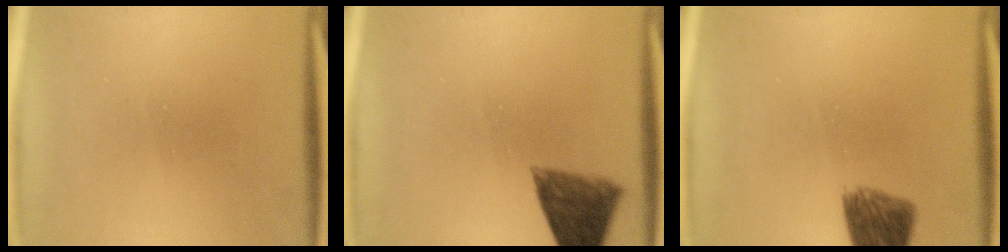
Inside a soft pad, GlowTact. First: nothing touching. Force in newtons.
{"total": 7.1}
{"total": 6.5}